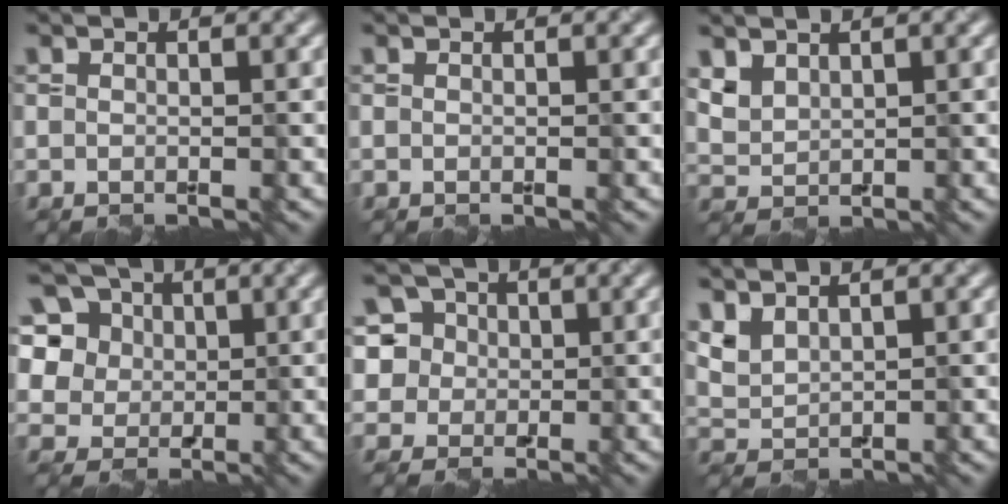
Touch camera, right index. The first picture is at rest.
{"total": 0.0}
{"total": 2.5, "force": [1.7, 1.5, 1.1], "torque": [-0.031, -0.002, 0.043]}
{"total": 13.3, "force": [6.0, 10.1, 6.1], "torque": [-0.152, 0.040, 0.096]}
{"total": 8.6, "force": [3.2, 7.4, 3.0], "torque": [-0.073, 0.038, 0.033]}
{"total": 2.7, "force": [1.9, 1.3, 1.4], "torque": [-0.036, 0.004, 0.046]}